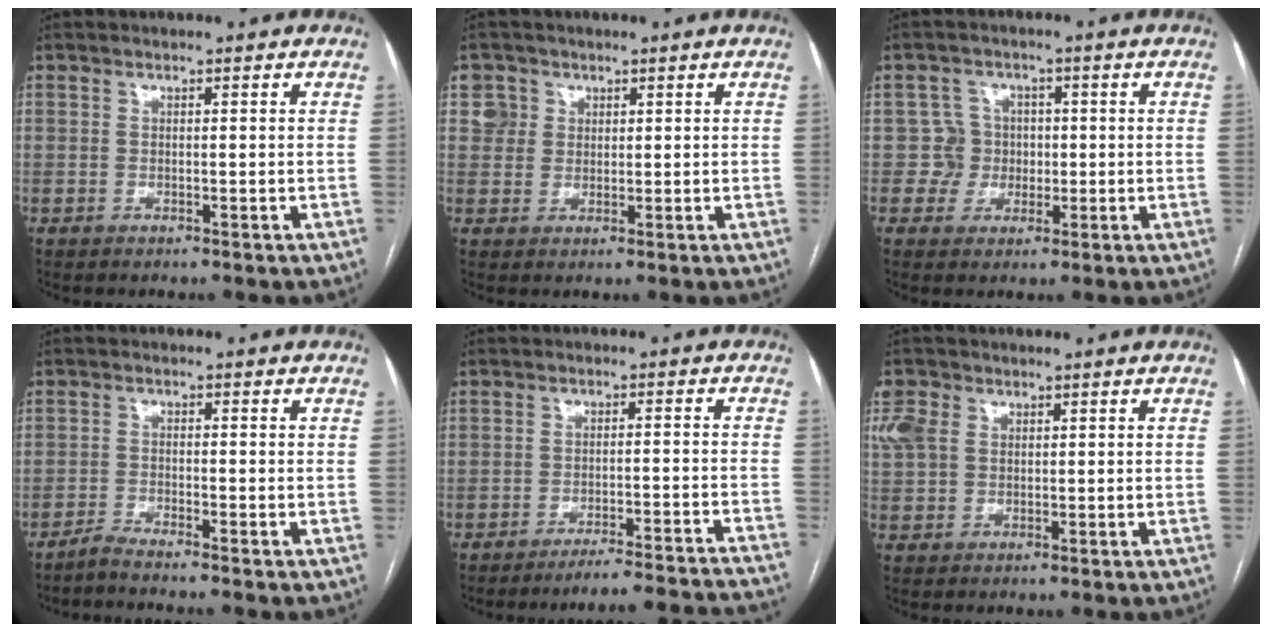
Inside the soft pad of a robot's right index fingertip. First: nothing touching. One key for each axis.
{"total": 3.5, "fx": 1.5, "fy": 3.2, "fz": -0.2, "tx": 0.012, "ty": 0.008, "tz": 0.027}
{"total": 4.2, "fx": 0.1, "fy": 4.2, "fz": -0.1, "tx": 0.012, "ty": 0.017, "tz": 0.005}
{"total": 2.6, "fx": -2.3, "fy": -0.9, "fz": 0.6, "tx": -0.019, "ty": -0.006, "tz": -0.049}
{"total": 17.2, "fx": -16.5, "fy": -1.3, "fz": 4.8, "tx": -0.025, "ty": -0.015, "tz": -0.206}
{"total": 4.6, "fx": 1.8, "fy": 3.6, "fz": 2.2, "tx": -0.070, "ty": 0.017, "tz": 0.041}